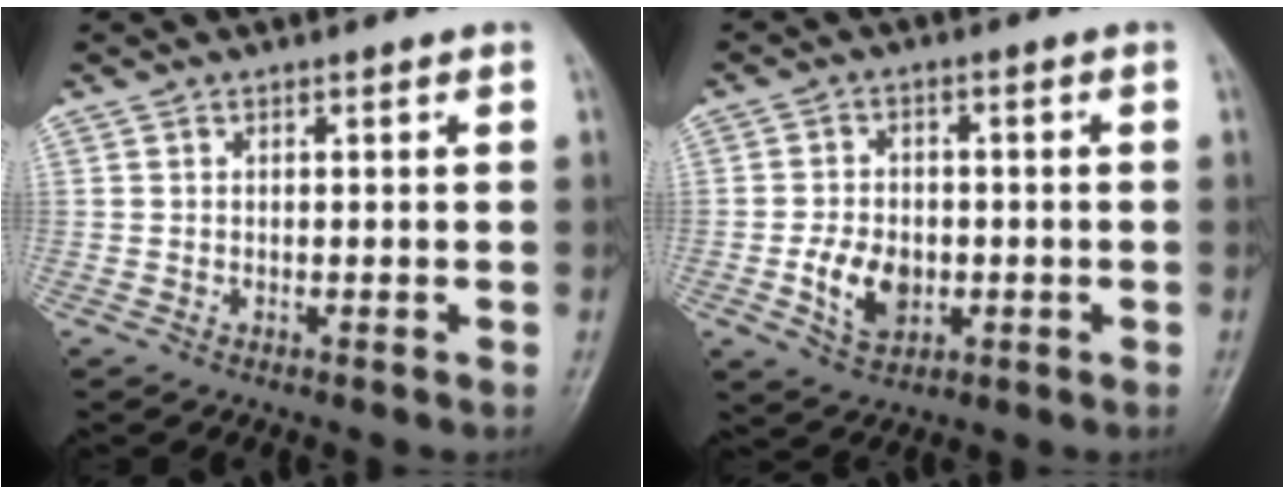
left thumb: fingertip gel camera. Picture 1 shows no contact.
{"total": 7.4, "force": [-1.8, 5.2, 5.0], "torque": [-0.075, 0.005, -0.027]}